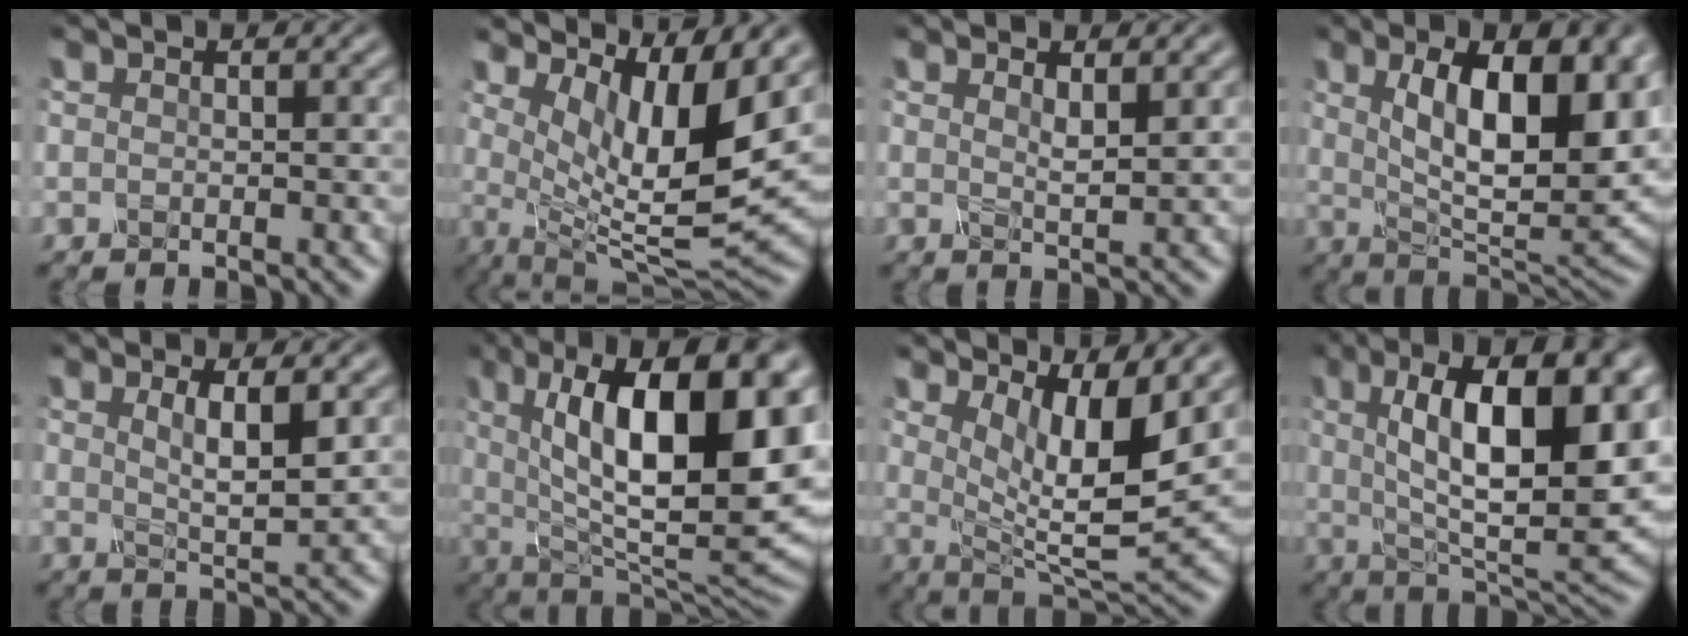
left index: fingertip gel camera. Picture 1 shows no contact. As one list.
[{"total": 9.6, "force": [3.0, 2.6, 8.7], "torque": [-0.151, -0.012, 0.066]}, {"total": 1.6, "force": [0.7, 0.3, 1.4], "torque": [-0.024, -0.005, 0.016]}, {"total": 12.3, "force": [2.4, 4.9, 11.0], "torque": [-0.161, -0.006, 0.044]}, {"total": 3.3, "force": [0.8, 0.7, 3.1], "torque": [-0.057, -0.008, 0.021]}, {"total": 15.6, "force": [3.2, 6.0, 14.0], "torque": [-0.199, -0.001, 0.050]}, {"total": 7.8, "force": [2.9, 2.1, 6.9], "torque": [-0.119, -0.012, 0.064]}, {"total": 13.4, "force": [2.4, 4.6, 12.3], "torque": [-0.182, -0.001, 0.036]}]